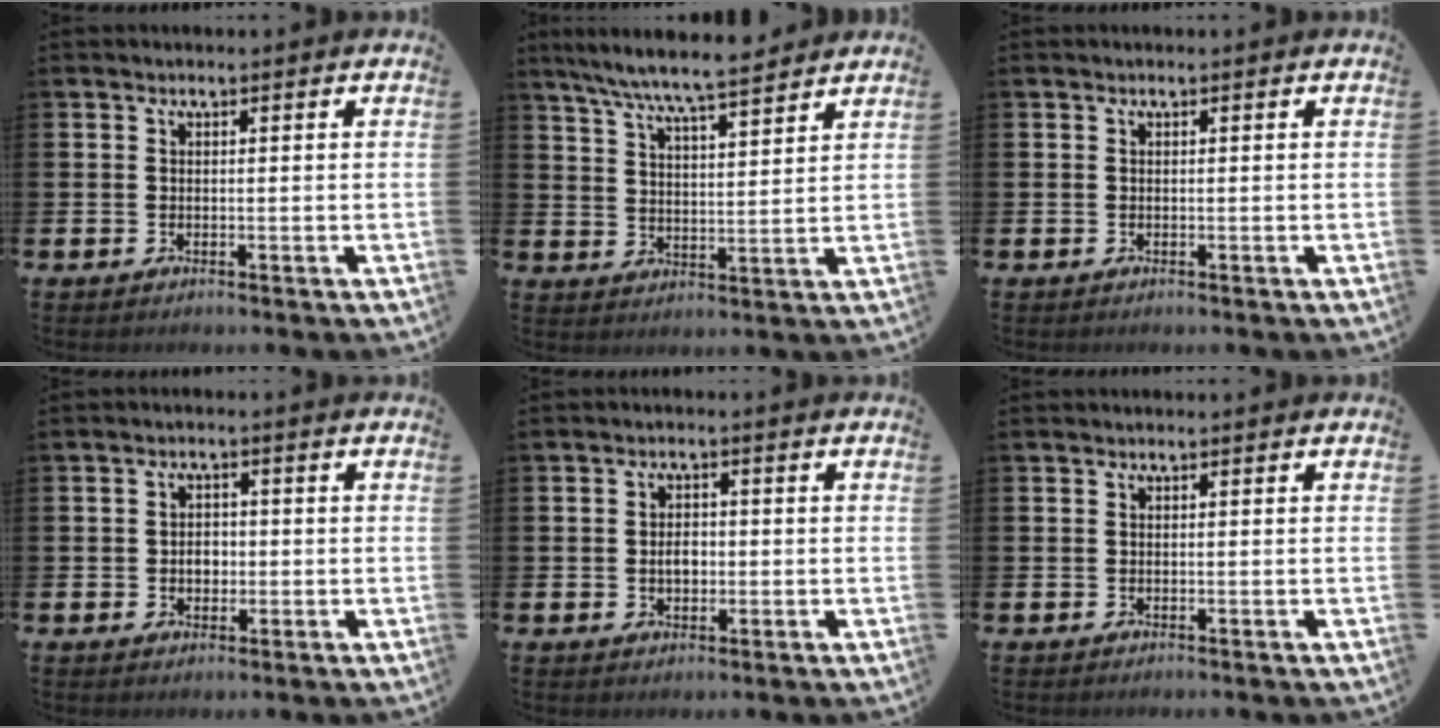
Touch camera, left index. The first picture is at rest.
{"total": 7.6, "force": [7.2, 0.3, 2.6], "torque": [-0.071, -0.040, 0.126]}
{"total": 0.0}
{"total": 2.5, "force": [-0.4, 1.9, 1.5], "torque": [-0.014, 0.000, -0.015]}
{"total": 2.6, "force": [-0.4, 1.8, 1.8], "torque": [-0.019, -0.001, -0.013]}
{"total": 0.0}